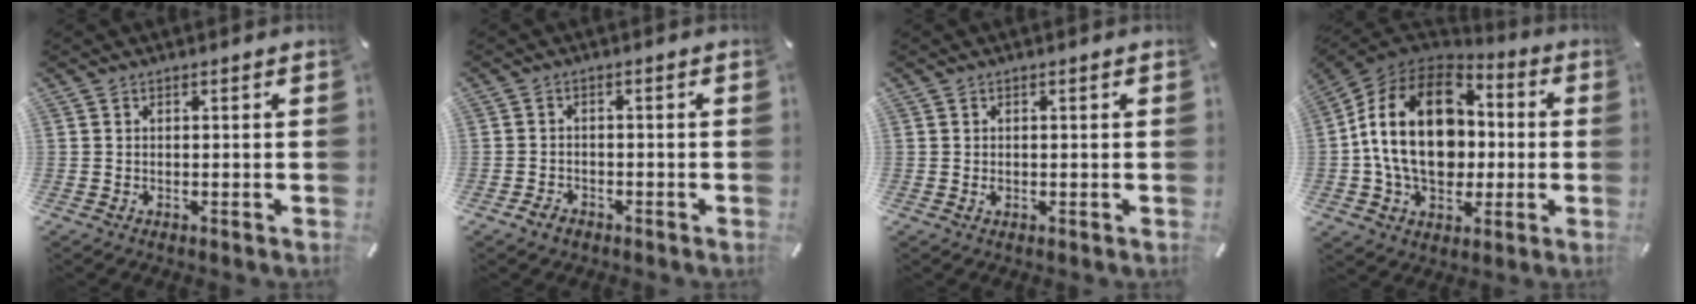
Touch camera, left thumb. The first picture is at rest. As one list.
[{"total": 2.5, "force": [-1.7, 1.6, 0.9], "torque": [-0.015, 0.010, -0.033]}, {"total": 0.8, "force": [0.0, 0.5, 0.6], "torque": [-0.013, 0.001, 0.000]}, {"total": 21.1, "force": [0.5, 15.5, 14.2], "torque": [-0.295, 0.015, 0.008]}]